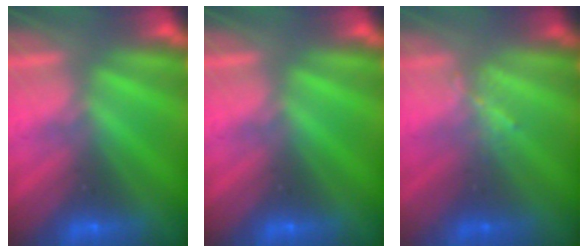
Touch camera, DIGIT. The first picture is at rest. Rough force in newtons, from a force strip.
{"total": 0.0}
{"total": 1.1}